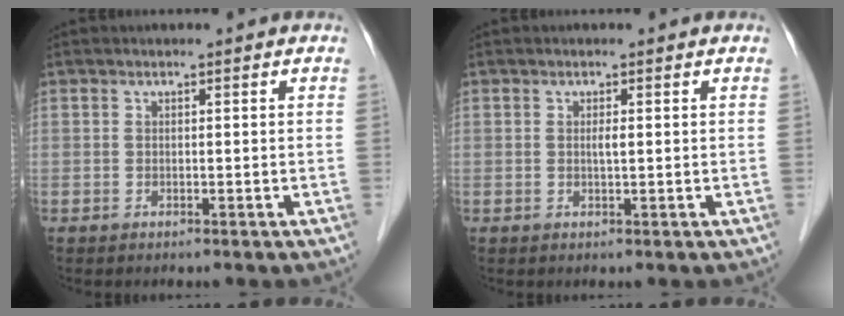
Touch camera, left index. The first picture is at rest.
{"total": 0.9, "force": [0.0, 0.0, 0.9], "torque": [-0.019, -0.004, -0.001]}